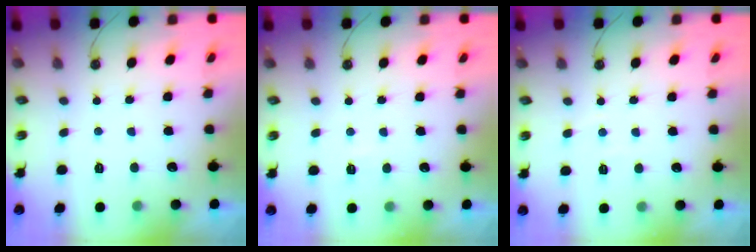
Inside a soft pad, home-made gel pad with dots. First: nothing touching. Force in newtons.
{"total": 5.8, "press": 5.7, "slide": 0.9}
{"total": 3.0, "press": 2.9, "slide": 0.6}